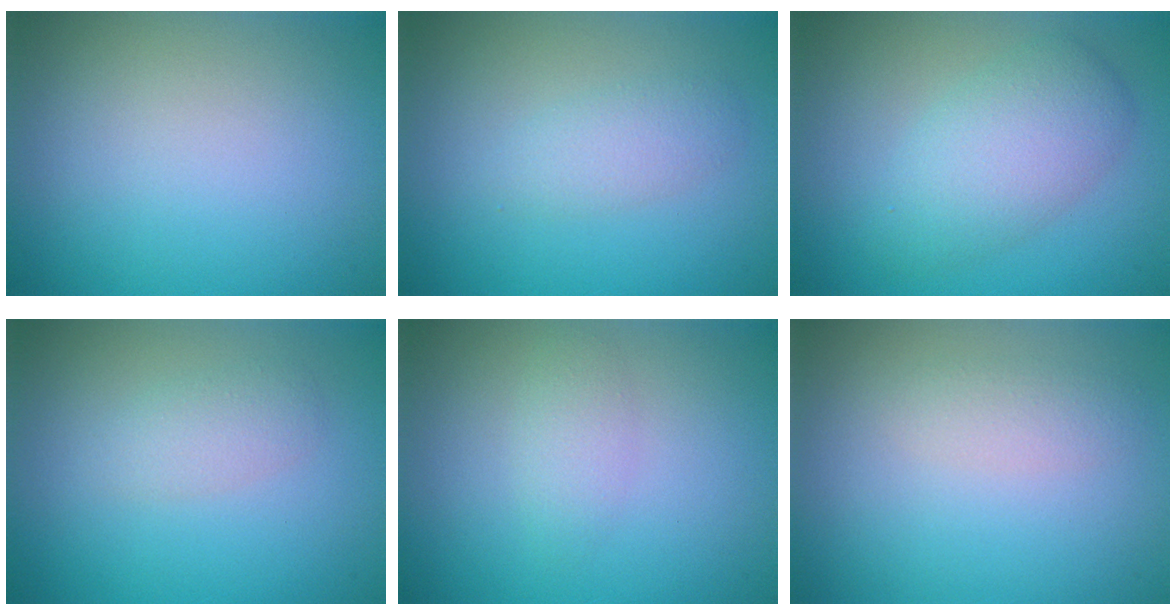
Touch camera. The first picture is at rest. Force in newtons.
{"total": 1.9, "press": 1.9, "slide": 0.0}
{"total": 4.5, "press": 4.5, "slide": 0.2}
{"total": 1.8, "press": 1.8, "slide": 0.0}
{"total": 1.6, "press": 1.6, "slide": 0.1}
{"total": 1.4, "press": 1.4, "slide": 0.1}